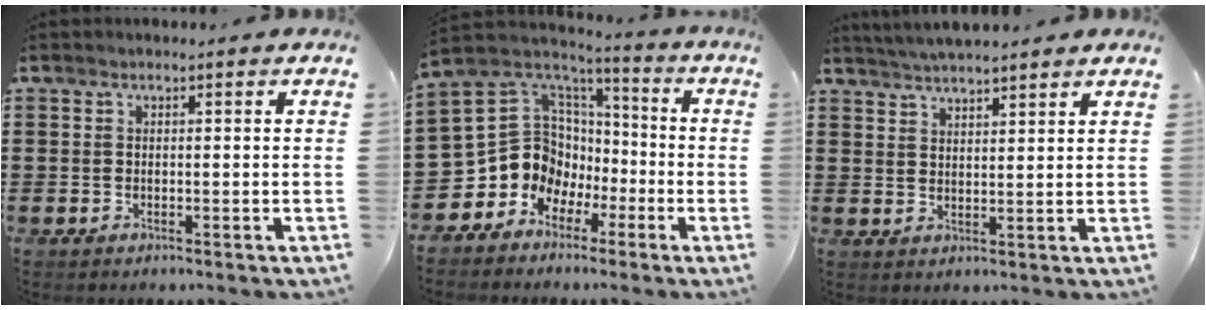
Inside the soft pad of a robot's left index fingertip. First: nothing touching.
{"total": 10.8, "force": [-2.0, 10.2, 2.9], "torque": [-0.112, -0.022, -0.030]}
{"total": 3.2, "force": [3.1, -0.3, 0.4], "torque": [-0.017, -0.010, 0.057]}